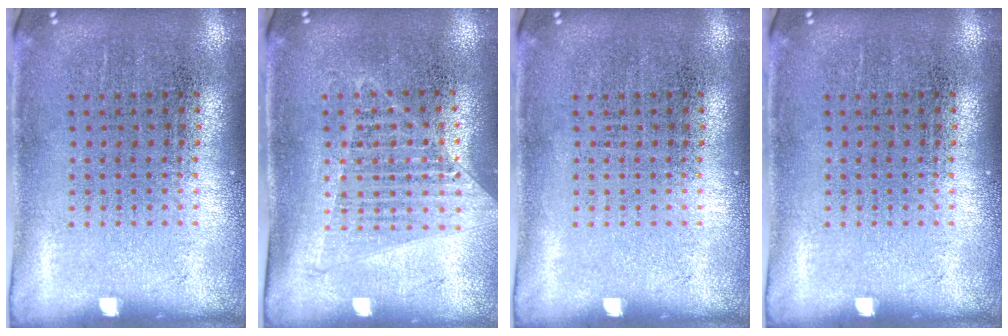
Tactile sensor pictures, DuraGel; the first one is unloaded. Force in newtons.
{"total": 1.3, "press": 1.2, "slide": 0.4}
{"total": 0.0}
{"total": 0.0}